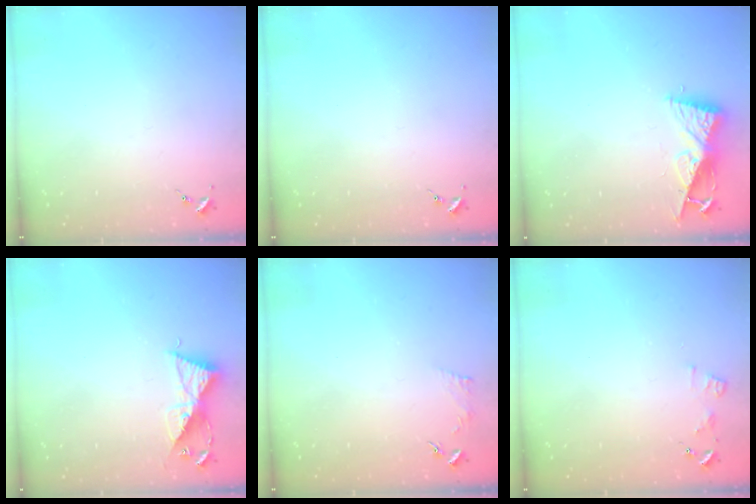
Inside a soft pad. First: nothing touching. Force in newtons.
{"total": 0.0}
{"total": 8.2, "press": 8.2, "slide": 0.7}
{"total": 8.8, "press": 8.7, "slide": 0.5}
{"total": 3.4, "press": 3.3, "slide": 0.5}
{"total": 5.2, "press": 5.2, "slide": 0.7}